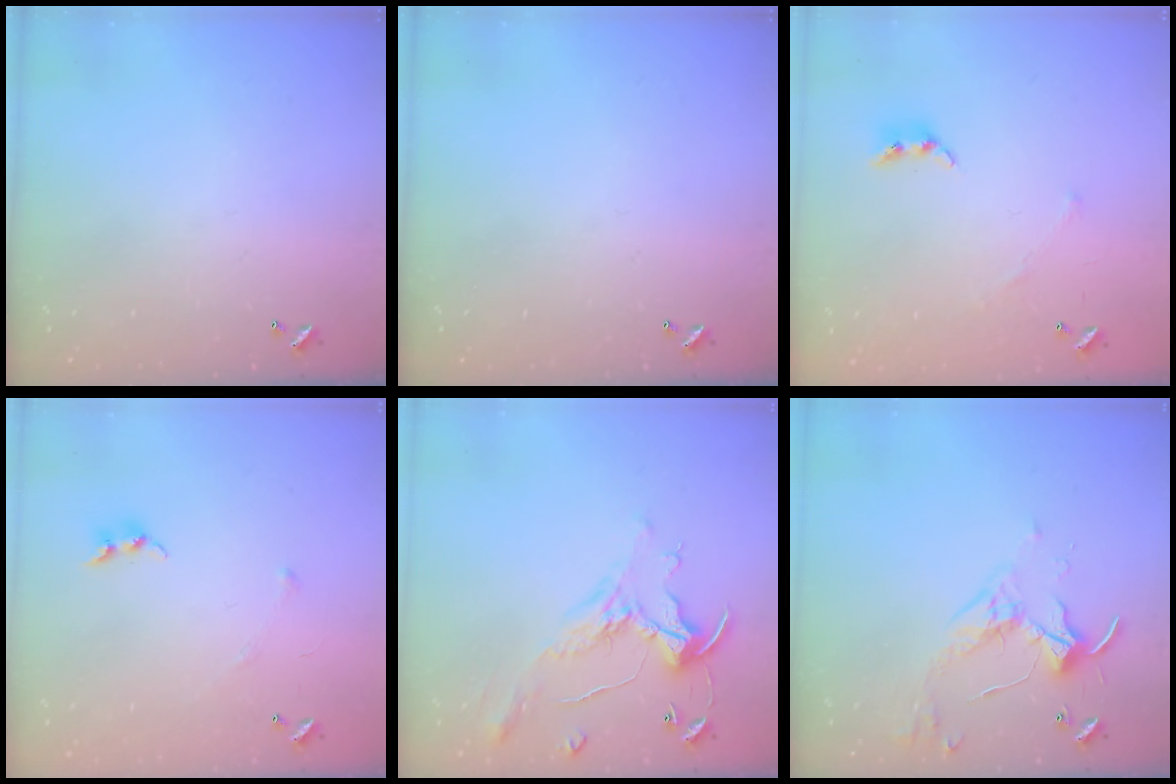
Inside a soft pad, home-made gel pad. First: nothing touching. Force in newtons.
{"total": 0.0}
{"total": 3.9, "press": 3.8, "slide": 0.8}
{"total": 5.3, "press": 5.3, "slide": 0.6}
{"total": 1.7, "press": 1.3, "slide": 1.2}
{"total": 3.6, "press": 3.6, "slide": 0.7}